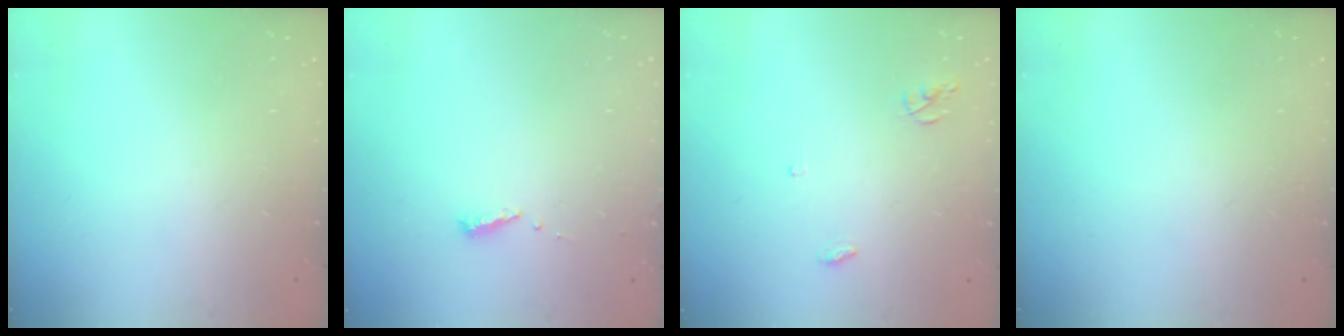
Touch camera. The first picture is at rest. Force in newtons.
{"total": 5.3, "press": 5.3, "slide": 0.5}
{"total": 3.7, "press": 3.7, "slide": 0.1}
{"total": 0.0}